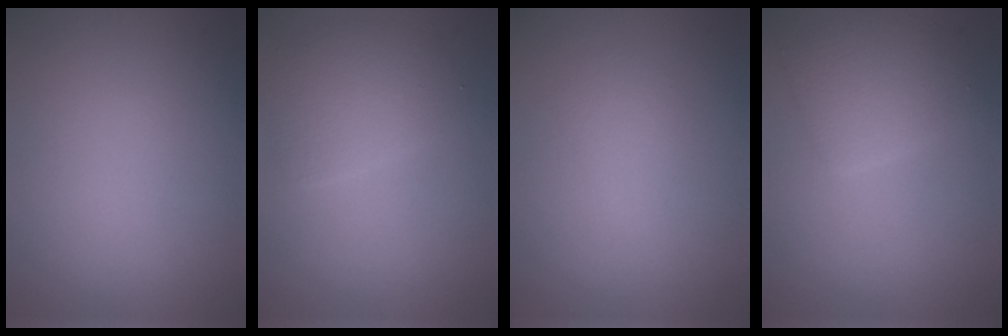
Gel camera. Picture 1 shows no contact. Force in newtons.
{"total": 3.4, "press": 3.4, "slide": 0.1}
{"total": 1.4, "press": 1.4, "slide": 0.0}
{"total": 3.6, "press": 3.6, "slide": 0.1}